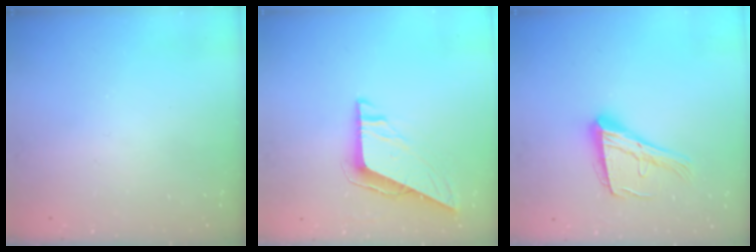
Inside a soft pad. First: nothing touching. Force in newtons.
{"total": 7.6, "press": 7.6, "slide": 0.2}
{"total": 16.9, "press": 16.8, "slide": 1.8}